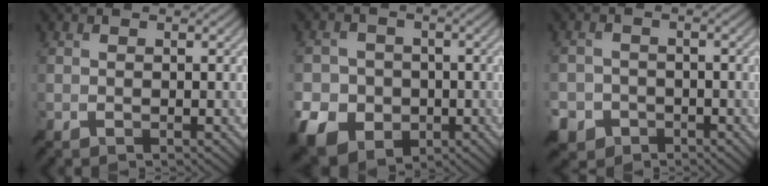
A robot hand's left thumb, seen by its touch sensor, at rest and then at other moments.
{"total": 9.3, "force": [-3.5, 7.7, 3.9], "torque": [-0.102, -0.033, -0.087]}
{"total": 4.6, "force": [-2.8, 3.5, 1.3], "torque": [-0.029, -0.006, -0.055]}